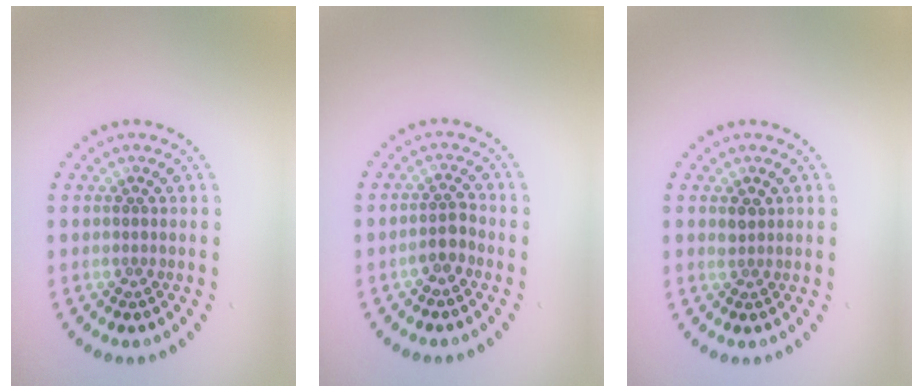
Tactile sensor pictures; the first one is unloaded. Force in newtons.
{"total": 1.8, "press": 1.5, "slide": 1.0}
{"total": 1.1, "press": 0.9, "slide": 0.6}